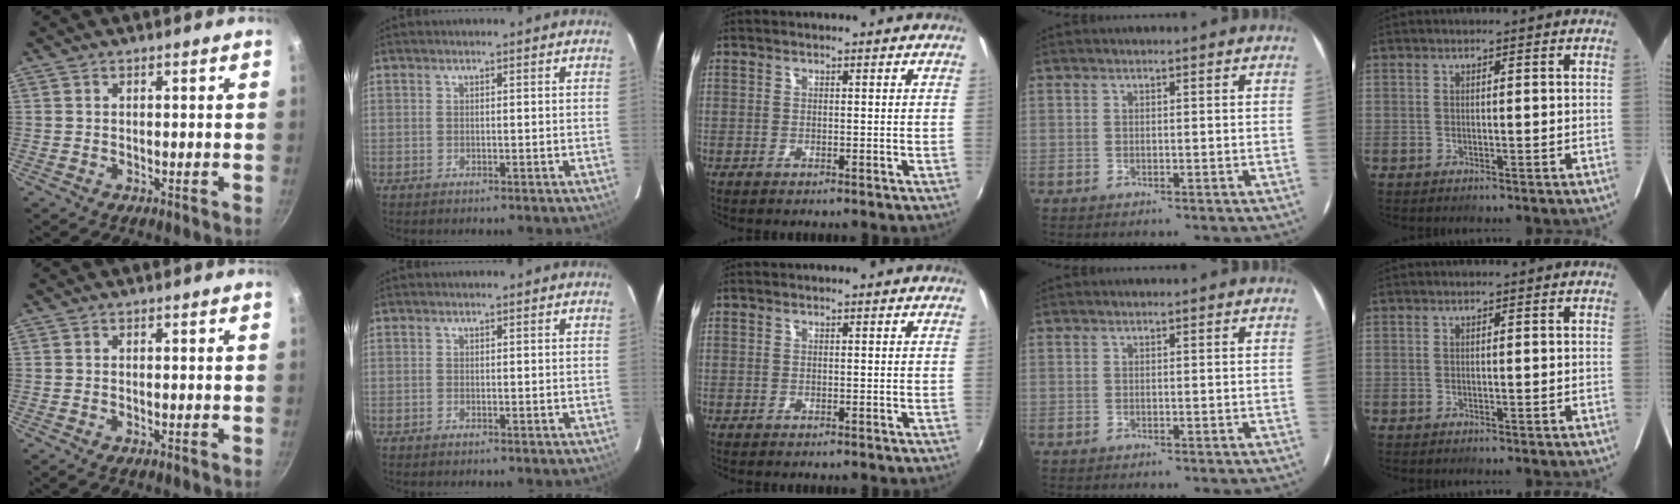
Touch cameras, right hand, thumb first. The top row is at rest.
{"thumb": {"total": 0.6, "force": [-0.3, 0.1, 0.4], "torque": [-0.011, 0.002, -0.007]}}